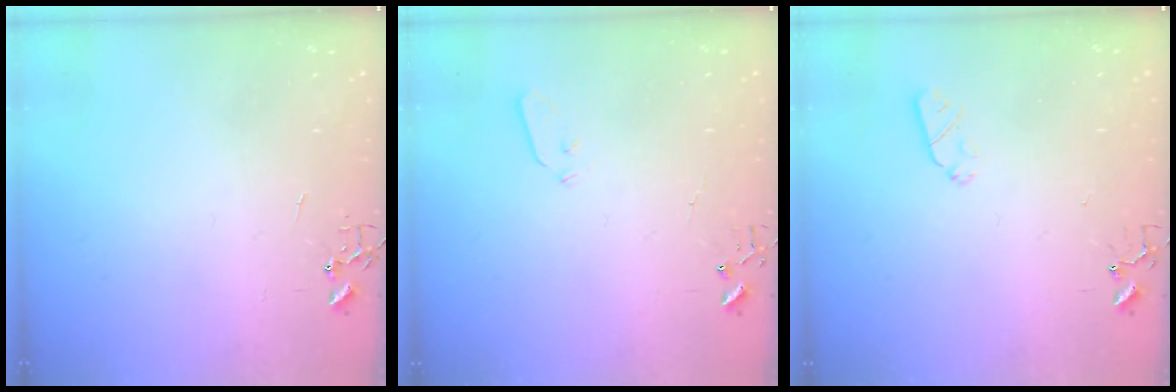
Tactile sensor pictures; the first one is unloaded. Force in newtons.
{"total": 3.6, "press": 3.6, "slide": 0.5}
{"total": 4.2, "press": 4.1, "slide": 1.0}